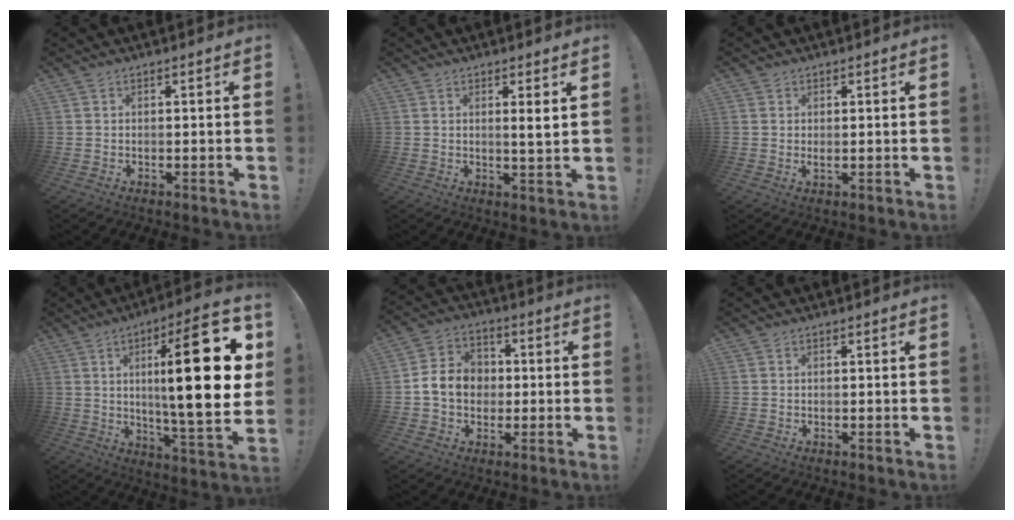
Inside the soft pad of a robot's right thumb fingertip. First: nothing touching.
{"total": 3.5, "force": [1.7, -0.4, 3.0], "torque": [-0.037, -0.019, 0.021]}
{"total": 1.1, "force": [0.7, 0.6, 0.7], "torque": [-0.001, -0.005, 0.009]}
{"total": 25.2, "force": [4.9, 5.1, 24.2], "torque": [-0.375, -0.023, 0.064]}
{"total": 11.2, "force": [-0.6, 9.6, 5.7], "torque": [-0.088, 0.016, -0.005]}
{"total": 0.0}